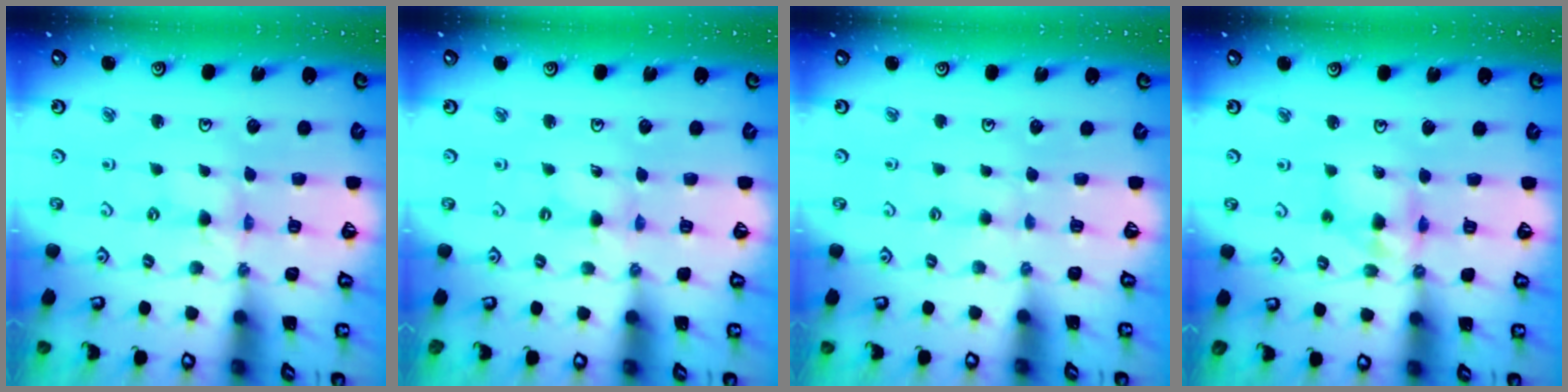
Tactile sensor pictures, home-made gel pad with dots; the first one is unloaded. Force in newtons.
{"total": 0.0}
{"total": 2.0, "press": 2.0, "slide": 0.3}
{"total": 9.6, "press": 9.5, "slide": 0.9}